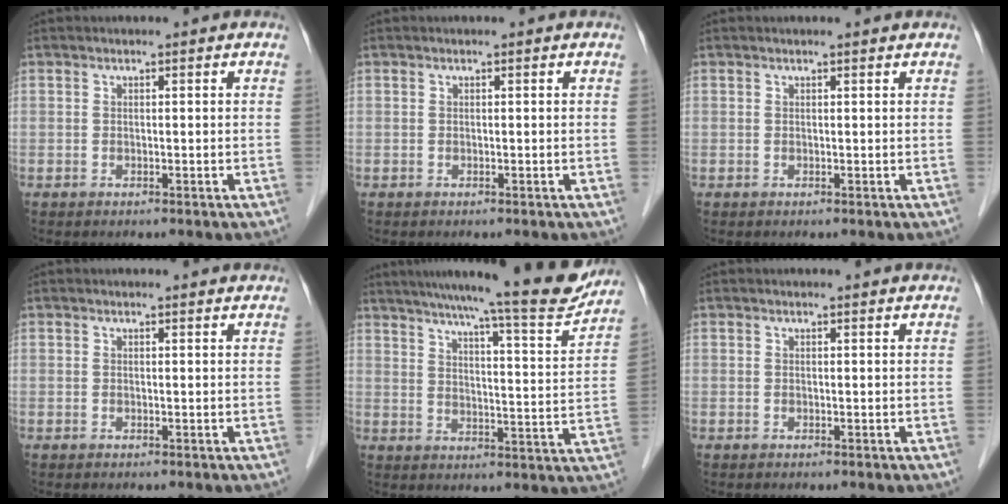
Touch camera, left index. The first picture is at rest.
{"total": 0.0}
{"total": 0.9, "force": [0.9, -0.1, 0.2], "torque": [-0.013, 0.002, 0.012]}
{"total": 2.0, "force": [2.0, 0.2, 0.2], "torque": [-0.011, 0.002, 0.016]}
{"total": 19.0, "force": [16.9, 0.4, 8.7], "torque": [-0.129, -0.033, 0.222]}
{"total": 1.7, "force": [1.6, 0.1, 0.1], "torque": [-0.012, 0.002, 0.013]}